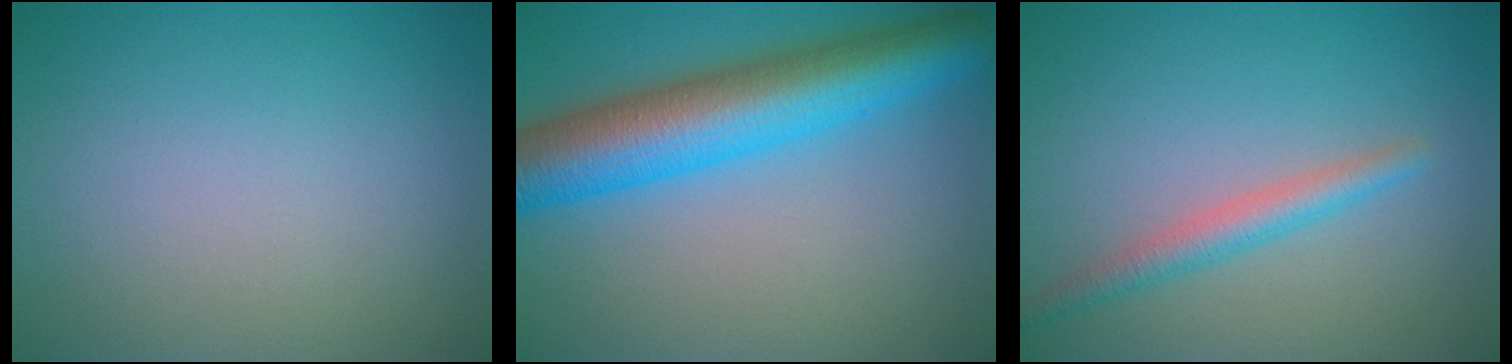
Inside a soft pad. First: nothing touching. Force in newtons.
{"total": 9.7, "press": 9.7, "slide": 0.2}
{"total": 2.5, "press": 2.5, "slide": 0.1}